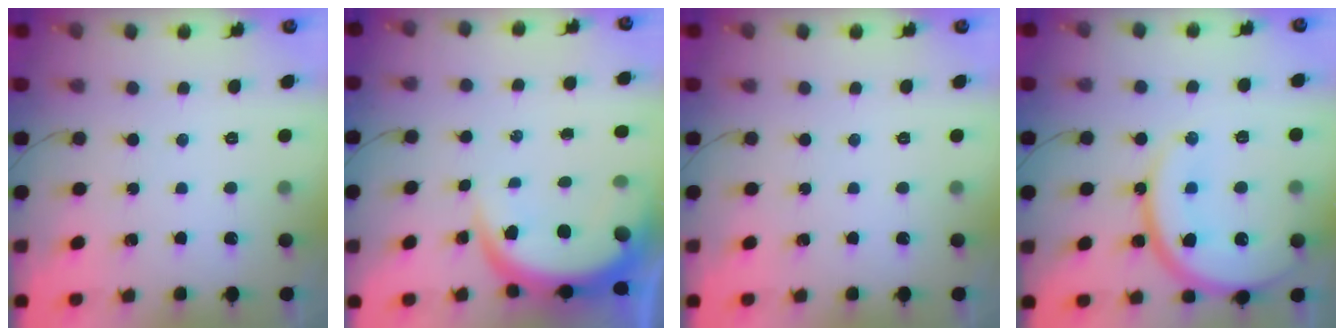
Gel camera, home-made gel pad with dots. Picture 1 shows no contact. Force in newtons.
{"total": 8.0, "press": 8.0, "slide": 0.9}
{"total": 0.0}
{"total": 18.6, "press": 18.6, "slide": 1.0}